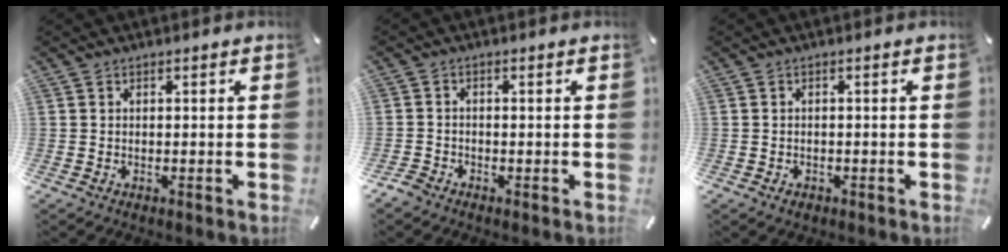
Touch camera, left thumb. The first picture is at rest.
{"total": 2.9, "force": [-1.6, 2.4, 0.4], "torque": [-0.011, 0.008, -0.033]}
{"total": 1.0, "force": [-0.6, 0.7, 0.4], "torque": [-0.008, 0.003, -0.014]}